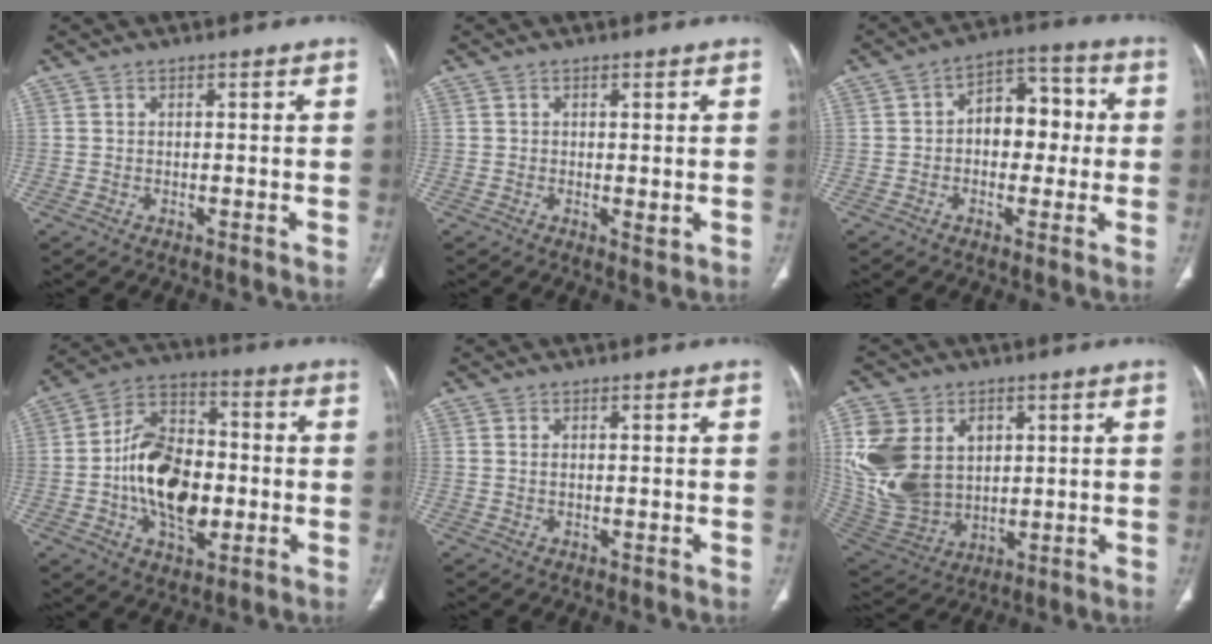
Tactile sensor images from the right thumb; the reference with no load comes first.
{"total": 1.4, "force": [-0.1, 0.6, 1.3], "torque": [-0.021, -0.007, -0.001]}
{"total": 10.3, "force": [0.3, 6.9, 7.7], "torque": [-0.070, 0.031, -0.004]}
{"total": 17.7, "force": [-2.3, 11.1, 13.6], "torque": [-0.213, 0.026, -0.036]}
{"total": 0.6, "force": [0.2, 0.2, 0.5], "torque": [-0.014, 0.001, 0.005]}
{"total": 19.4, "force": [4.0, 14.5, 12.3], "torque": [-0.257, -0.010, 0.102]}